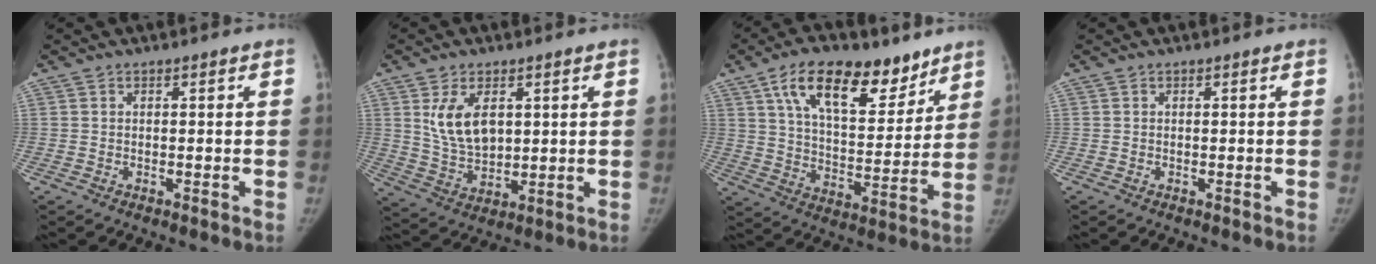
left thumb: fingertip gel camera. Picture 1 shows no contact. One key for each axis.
{"total": 9.3, "fx": 3.0, "fy": 5.5, "fz": 6.9, "tx": -0.107, "ty": -0.018, "tz": 0.070}
{"total": 19.3, "fx": 11.7, "fy": 9.4, "fz": 12.1, "tx": -0.152, "ty": -0.047, "tz": 0.197}
{"total": 0.0}